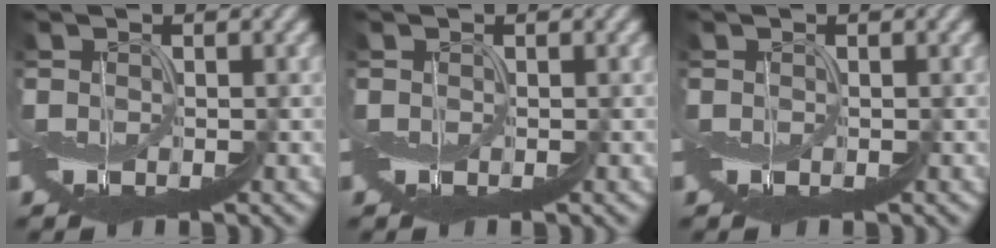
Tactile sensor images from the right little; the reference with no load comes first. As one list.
[{"total": 0.0}, {"total": 0.0}]